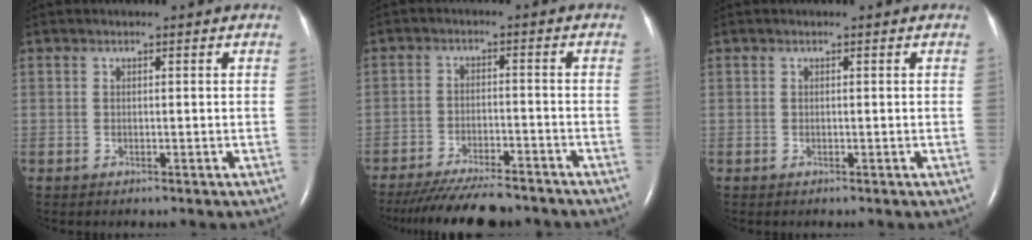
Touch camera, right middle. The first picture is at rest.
{"total": 12.8, "force": [-11.5, 2.0, 5.3], "torque": [-0.088, -0.017, -0.169]}
{"total": 0.0}